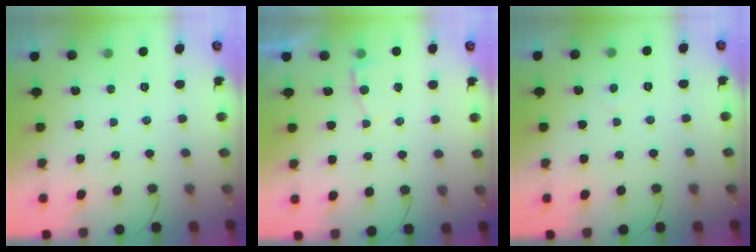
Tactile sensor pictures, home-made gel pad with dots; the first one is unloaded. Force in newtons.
{"total": 2.1, "press": 2.1, "slide": 0.3}
{"total": 2.0, "press": 2.0, "slide": 0.2}